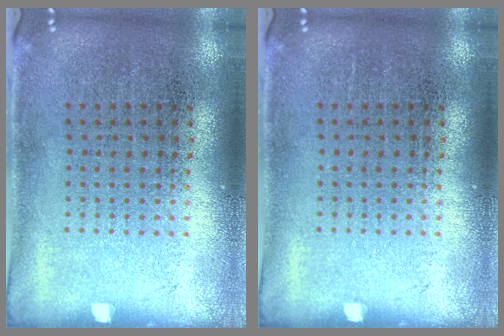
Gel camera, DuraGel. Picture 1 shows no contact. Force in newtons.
{"total": 0.0}